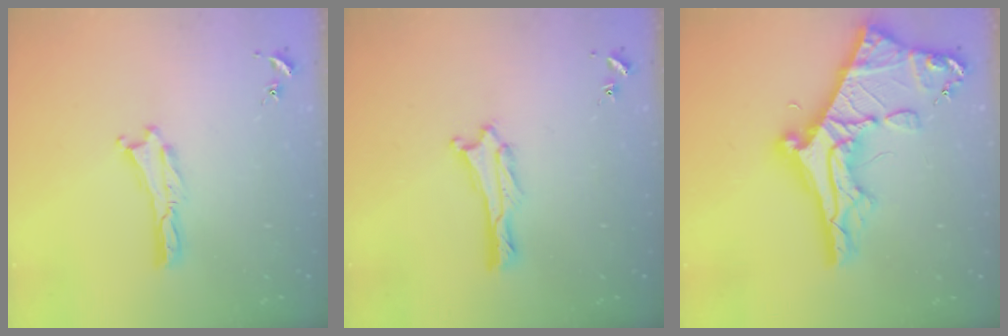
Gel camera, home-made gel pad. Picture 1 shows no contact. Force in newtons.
{"total": 0.0}
{"total": 11.4, "press": 11.4, "slide": 1.1}